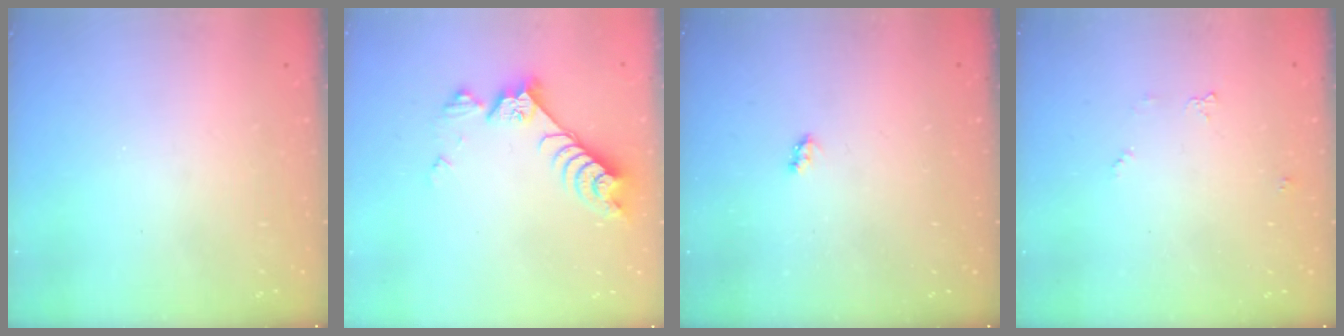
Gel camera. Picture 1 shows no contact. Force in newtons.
{"total": 8.6, "press": 8.6, "slide": 0.3}
{"total": 2.7, "press": 2.7, "slide": 0.4}
{"total": 4.7, "press": 4.7, "slide": 0.4}